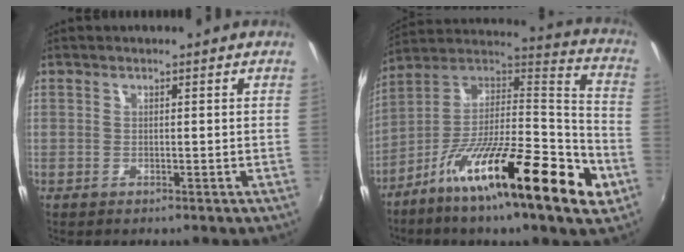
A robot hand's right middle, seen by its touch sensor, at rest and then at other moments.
{"total": 25.2, "force": [-11.3, 5.2, 21.9], "torque": [-0.346, -0.023, -0.202]}